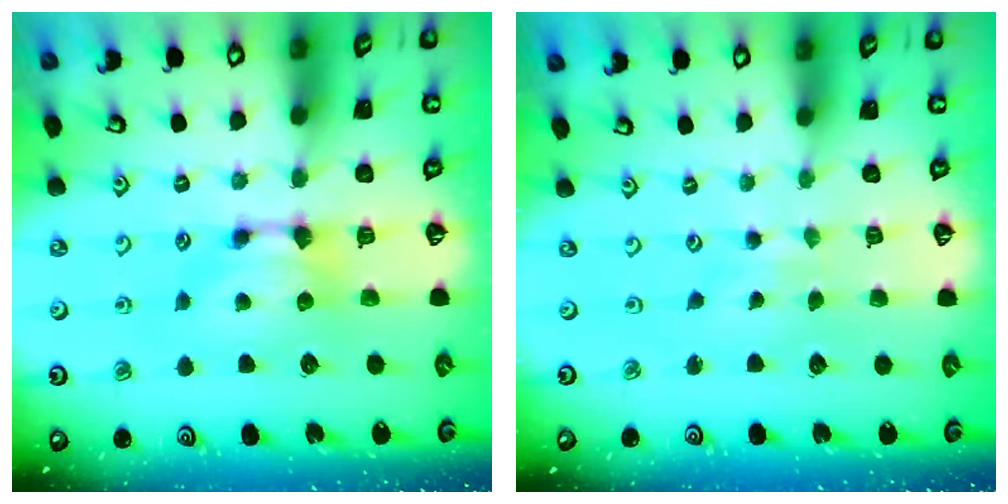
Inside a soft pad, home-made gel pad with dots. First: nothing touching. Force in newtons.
{"total": 2.7, "press": 2.6, "slide": 0.4}